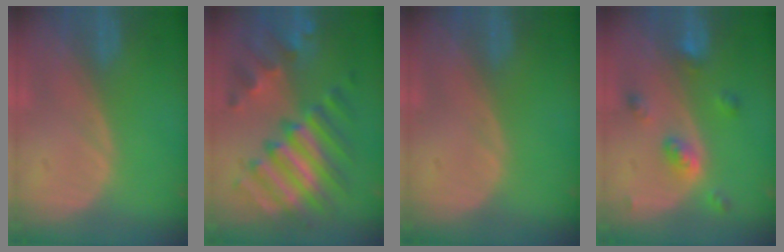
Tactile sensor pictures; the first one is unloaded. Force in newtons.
{"total": 11.4, "press": 11.3, "slide": 1.3}
{"total": 0.0}
{"total": 5.2, "press": 4.5, "slide": 2.6}